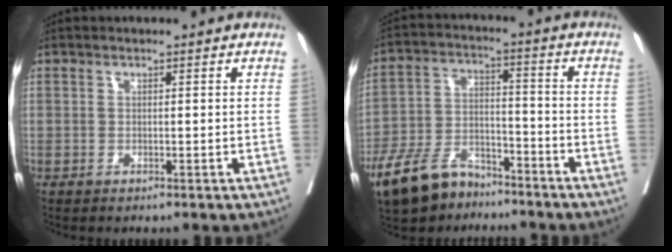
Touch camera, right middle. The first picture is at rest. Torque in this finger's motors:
{"motor_torque": [1.11, -1.03, 0.59, 0.16]}